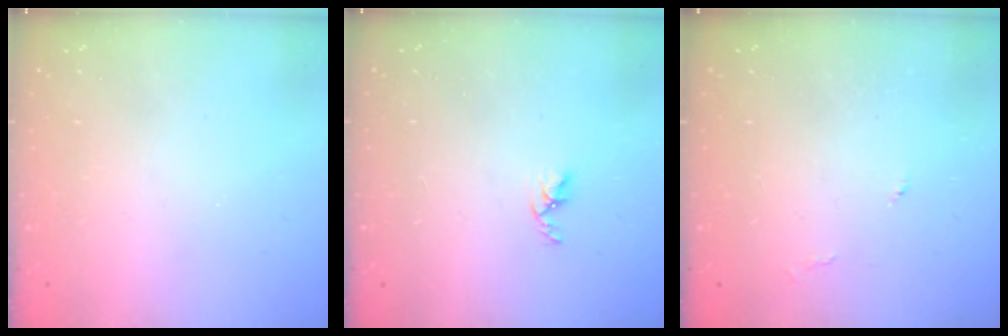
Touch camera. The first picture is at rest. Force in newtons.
{"total": 2.5, "press": 2.5, "slide": 0.4}
{"total": 3.8, "press": 3.8, "slide": 0.4}